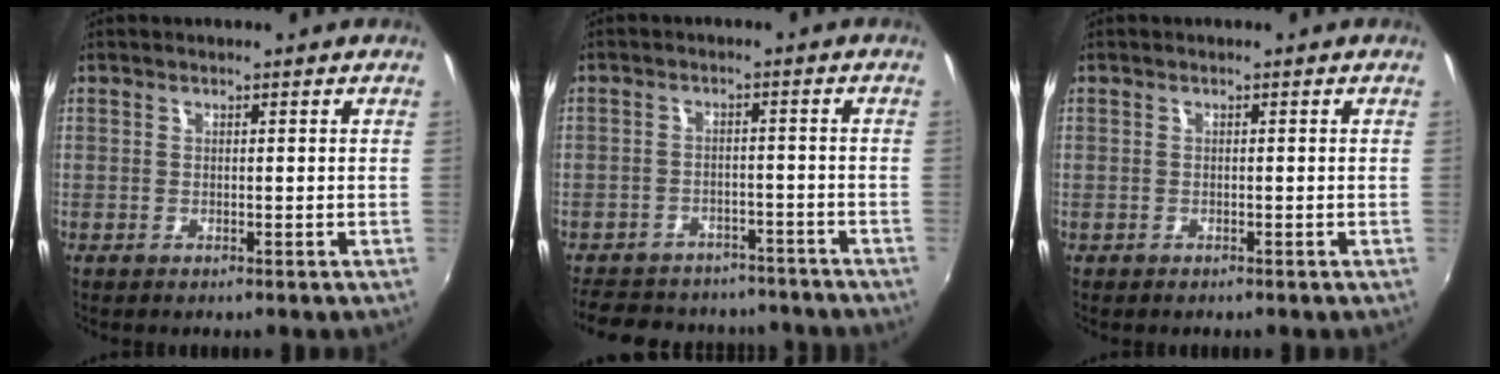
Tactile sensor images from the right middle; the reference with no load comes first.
{"total": 16.7, "force": [-13.9, 7.4, 5.6], "torque": [-0.134, 0.029, -0.180]}
{"total": 0.0}